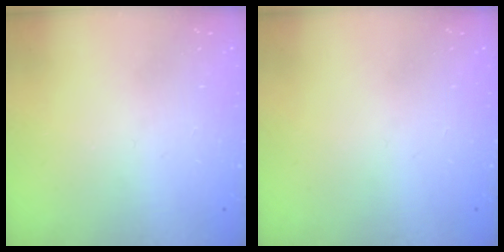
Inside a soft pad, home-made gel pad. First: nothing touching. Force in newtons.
{"total": 0.0}